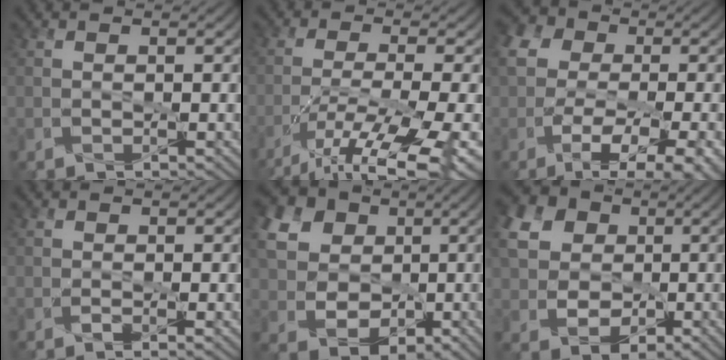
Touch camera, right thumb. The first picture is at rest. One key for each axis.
{"total": 12.7, "fx": -8.3, "fy": 2.5, "fz": 9.2, "tx": -0.181, "ty": -0.013, "tz": -0.132}
{"total": 14.0, "fx": -3.1, "fy": 8.4, "fz": 10.7, "tx": -0.188, "ty": -0.002, "tz": -0.046}
{"total": 1.1, "fx": -0.2, "fy": 0.5, "fz": 0.9, "tx": -0.018, "ty": 0.001, "tz": -0.010}
{"total": 15.6, "fx": 3.0, "fy": 13.3, "fz": 7.4, "tx": -0.244, "ty": 0.015, "tz": 0.060}
{"total": 13.3, "fx": 2.5, "fy": 11.4, "fz": 6.4, "tx": -0.211, "ty": 0.012, "tz": 0.049}